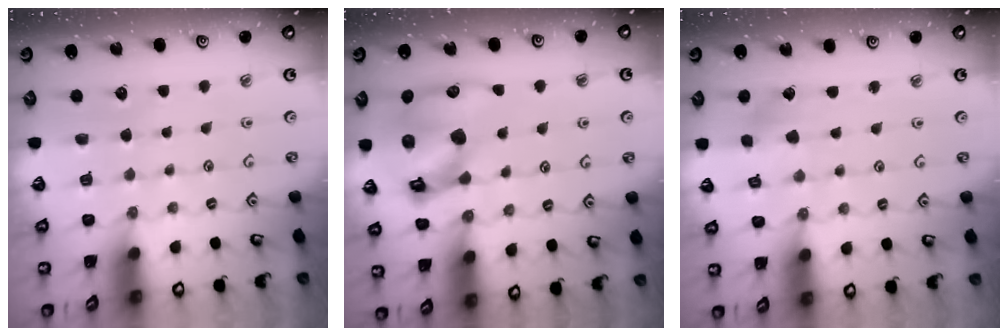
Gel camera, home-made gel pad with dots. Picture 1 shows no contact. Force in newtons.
{"total": 17.8, "press": 17.6, "slide": 2.4}
{"total": 2.1, "press": 2.1, "slide": 0.1}